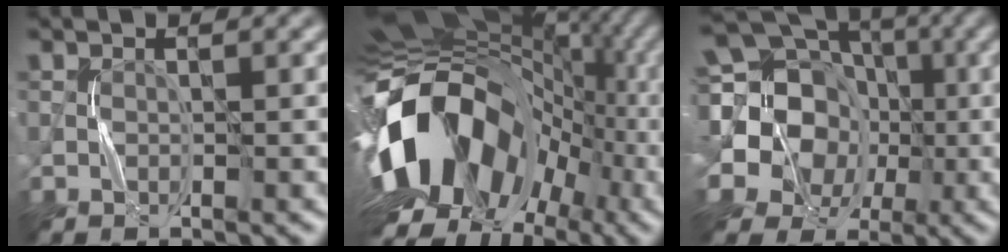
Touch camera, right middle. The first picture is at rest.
{"total": 15.8, "force": [-3.8, 10.9, 10.8], "torque": [-0.202, -0.007, -0.071]}
{"total": 17.0, "force": [1.6, 15.1, 7.6], "torque": [-0.180, 0.028, -0.013]}